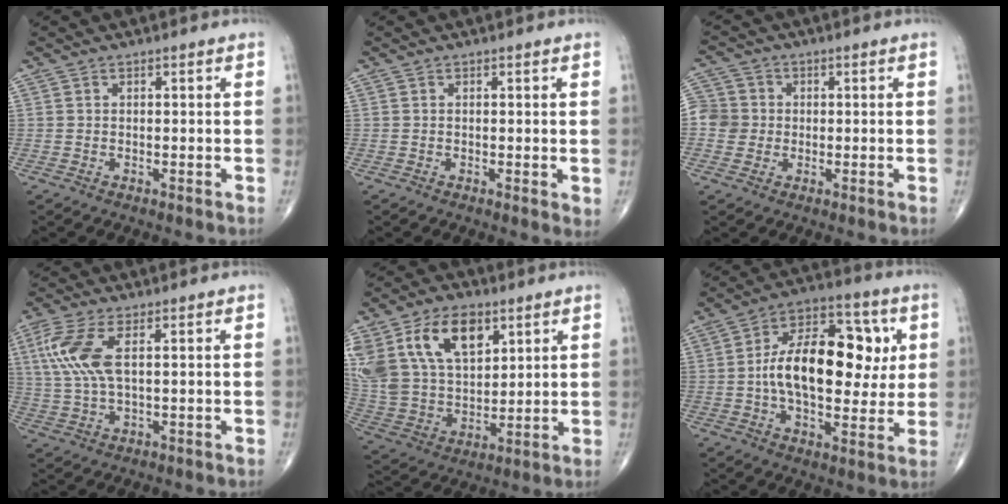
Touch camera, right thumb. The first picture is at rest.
{"total": 1.5, "force": [0.2, 0.4, 1.4], "torque": [-0.024, -0.007, 0.001]}
{"total": 6.1, "force": [-0.2, 6.0, 1.0], "torque": [0.002, 0.010, -0.011]}
{"total": 9.9, "force": [2.7, 3.9, 8.6], "torque": [-0.219, 0.001, 0.056]}
{"total": 22.3, "force": [10.2, 13.7, 14.4], "torque": [-0.283, -0.007, 0.200]}
{"total": 20.3, "force": [1.8, 11.3, 16.8], "torque": [-0.239, 0.019, 0.024]}